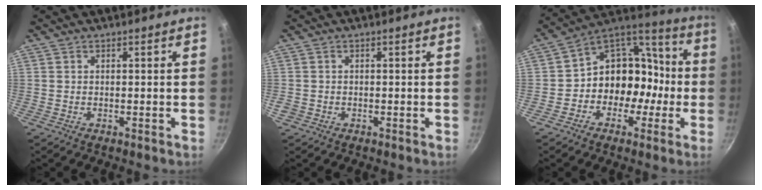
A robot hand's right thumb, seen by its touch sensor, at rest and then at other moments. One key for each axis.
{"total": 1.2, "fx": -0.5, "fy": 1.0, "fz": 0.3, "tx": -0.007, "ty": 0.001, "tz": -0.006}
{"total": 14.3, "fx": -3.2, "fy": 12.0, "fz": 7.1, "tx": -0.042, "ty": 0.077, "tz": -0.059}